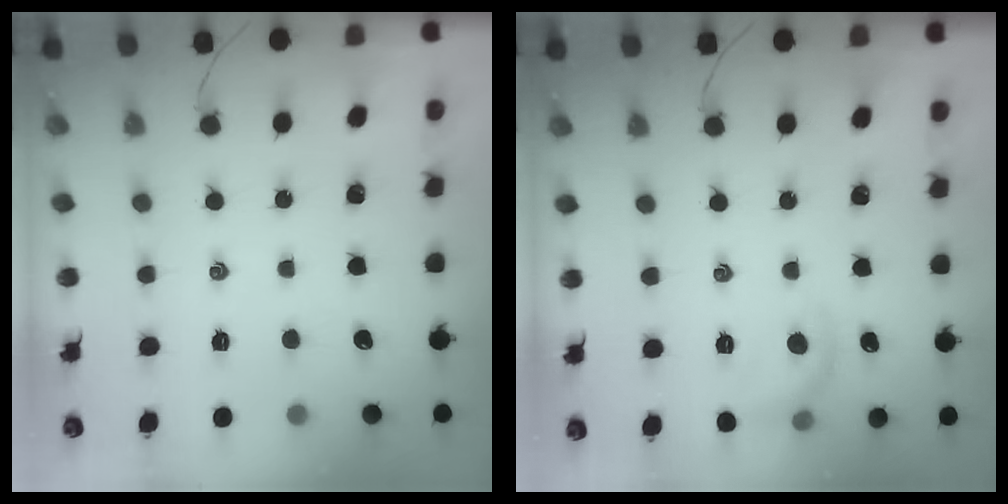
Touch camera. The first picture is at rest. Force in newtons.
{"total": 8.4, "press": 8.3, "slide": 1.0}